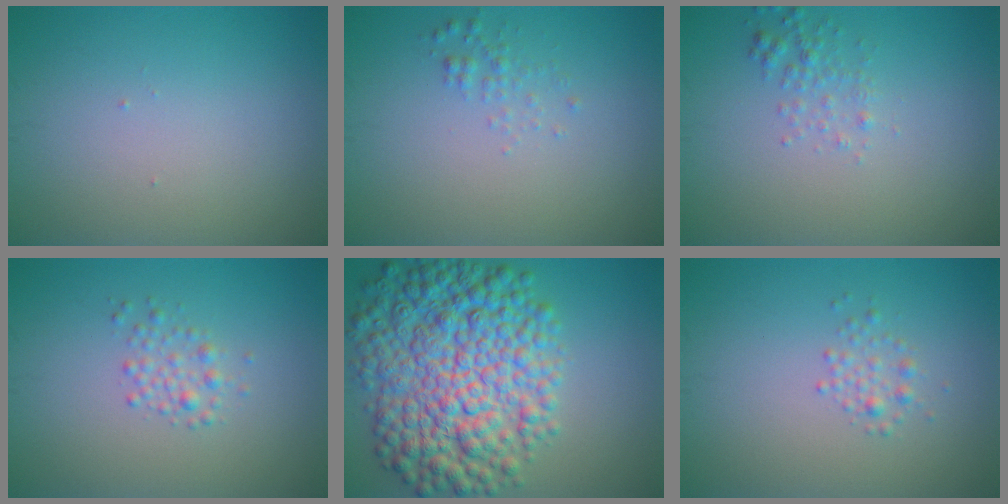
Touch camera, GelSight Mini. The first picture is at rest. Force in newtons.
{"total": 1.1, "press": 1.1, "slide": 0.0}
{"total": 1.6, "press": 1.5, "slide": 0.2}
{"total": 1.6, "press": 1.6, "slide": 0.0}
{"total": 11.7, "press": 11.7, "slide": 0.2}
{"total": 1.4, "press": 1.4, "slide": 0.1}